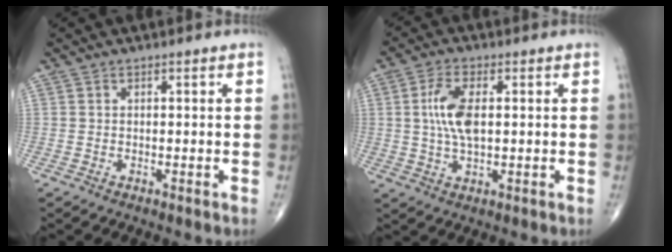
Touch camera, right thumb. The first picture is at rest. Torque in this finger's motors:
{"motor_torque": [0.77, 1.54, 0.98, 0.21, 0.06]}